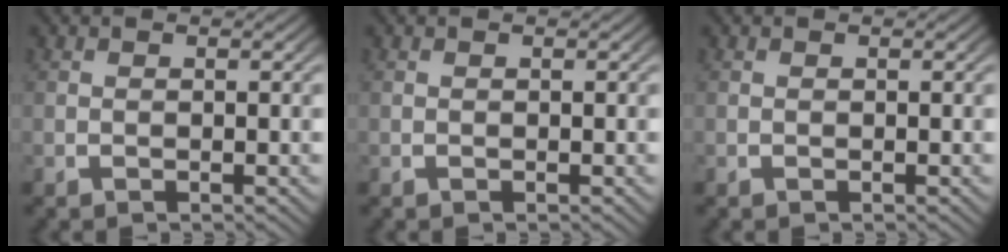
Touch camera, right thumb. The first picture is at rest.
{"total": 0.0}
{"total": 0.0}